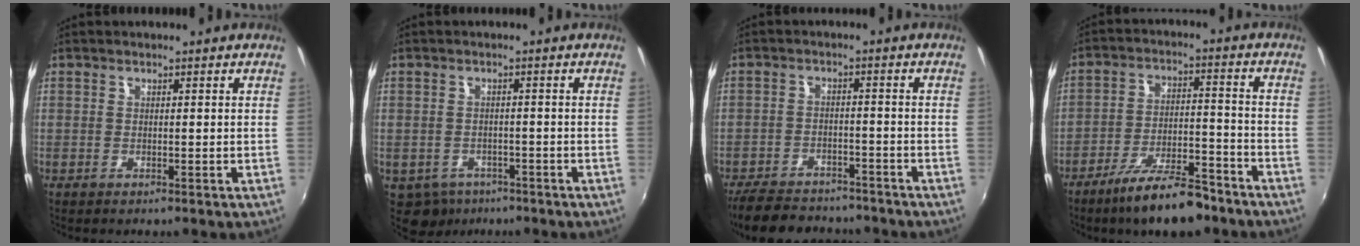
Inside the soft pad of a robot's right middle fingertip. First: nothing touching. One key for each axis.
{"total": 5.7, "fx": -3.5, "fy": 4.2, "fz": 1.8, "tx": -0.049, "ty": -0.014, "tz": -0.045}
{"total": 15.2, "fx": -12.8, "fy": 5.7, "fz": 5.9, "tx": -0.141, "ty": -0.007, "tz": -0.187}
{"total": 12.9, "fx": -10.0, "fy": 3.3, "fz": 7.3, "tx": -0.139, "ty": -0.002, "tz": -0.158}